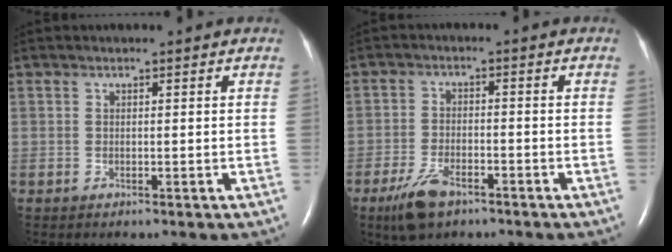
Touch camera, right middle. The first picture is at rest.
{"total": 6.1, "force": [-4.1, 2.3, 3.9], "torque": [-0.091, -0.008, -0.071]}